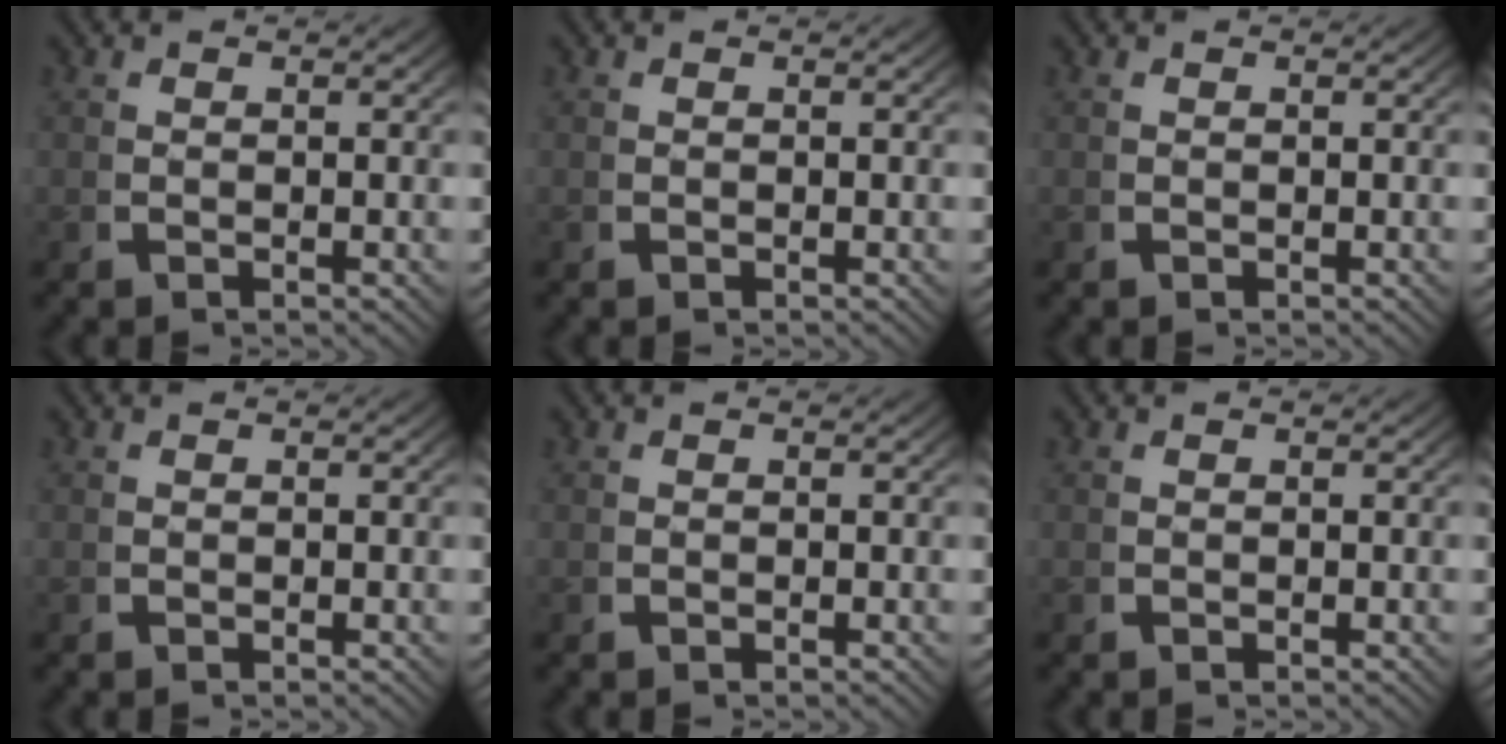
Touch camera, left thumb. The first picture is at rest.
{"total": 0.0}
{"total": 0.0}
{"total": 0.0}
{"total": 0.0}
{"total": 0.0}